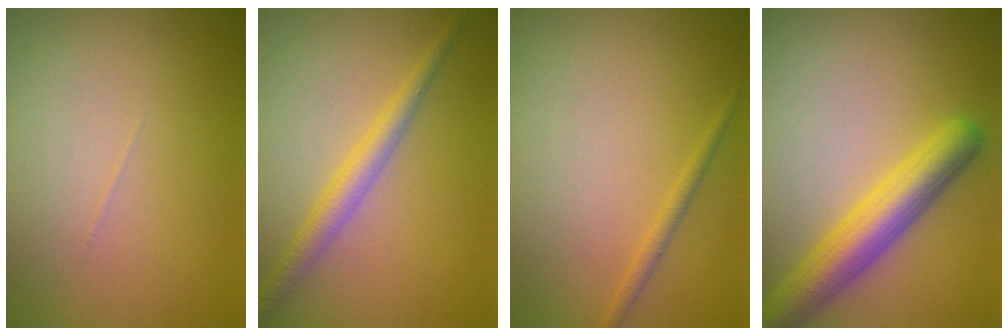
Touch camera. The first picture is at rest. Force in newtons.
{"total": 2.8, "press": 2.8, "slide": 0.1}
{"total": 1.1, "press": 1.0, "slide": 0.1}
{"total": 5.8, "press": 5.8, "slide": 0.3}